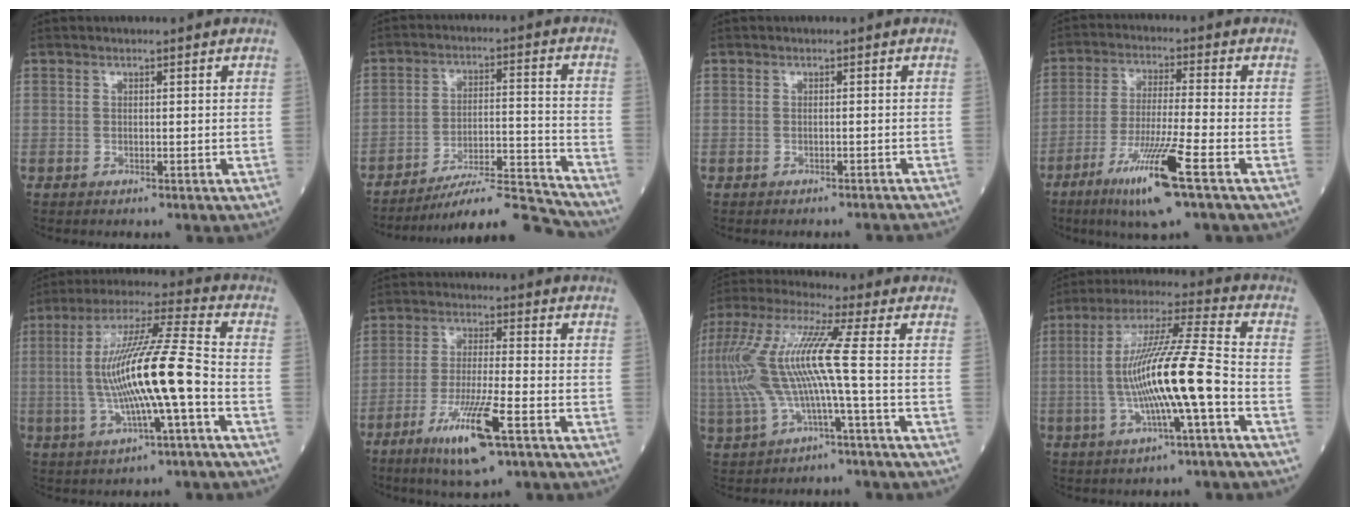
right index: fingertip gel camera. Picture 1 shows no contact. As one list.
[{"total": 12.9, "force": [-12.5, -0.7, 3.1], "torque": [-0.038, 0.022, -0.202]}, {"total": 2.7, "force": [-2.7, 0.4, 0.3], "torque": [-0.002, -0.004, -0.027]}, {"total": 11.4, "force": [-5.9, -0.6, 9.8], "torque": [-0.192, -0.026, -0.107]}, {"total": 15.6, "force": [-2.1, 0.4, 15.5], "torque": [-0.295, 0.010, -0.040]}, {"total": 10.5, "force": [-5.4, 0.8, 9.0], "torque": [-0.172, -0.021, -0.093]}, {"total": 13.3, "force": [-0.8, 0.5, 13.3], "torque": [-0.297, 0.023, -0.018]}, {"total": 14.8, "force": [-2.8, -0.1, 14.6], "torque": [-0.275, 0.007, -0.053]}]